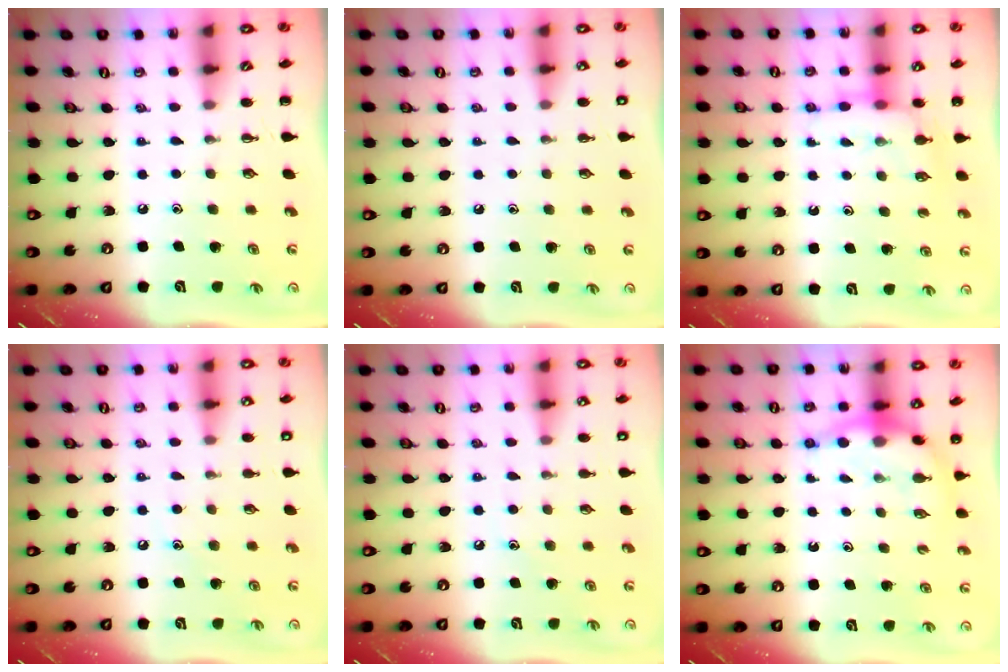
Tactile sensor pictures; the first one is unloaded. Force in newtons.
{"total": 1.3, "press": 1.3, "slide": 0.1}
{"total": 8.4, "press": 8.4, "slide": 0.5}
{"total": 7.2, "press": 7.0, "slide": 1.7}
{"total": 7.7, "press": 7.5, "slide": 1.7}
{"total": 7.1, "press": 7.1, "slide": 0.7}